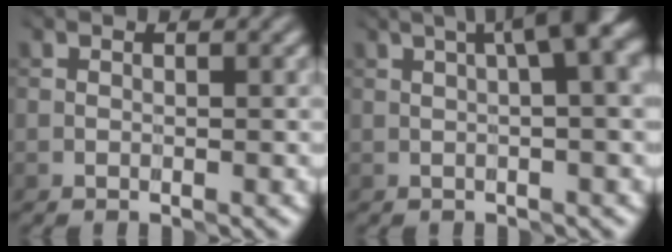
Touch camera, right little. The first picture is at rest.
{"total": 6.4, "force": [2.0, 1.6, 5.9], "torque": [-0.071, 0.024, 0.026]}